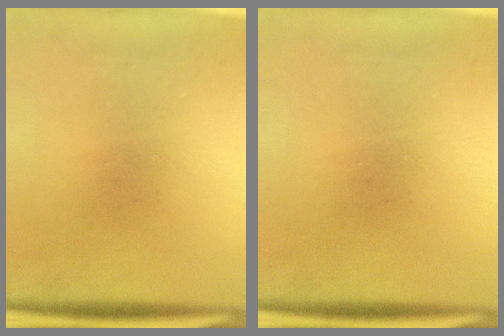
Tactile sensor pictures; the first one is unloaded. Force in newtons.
{"total": 0.0}